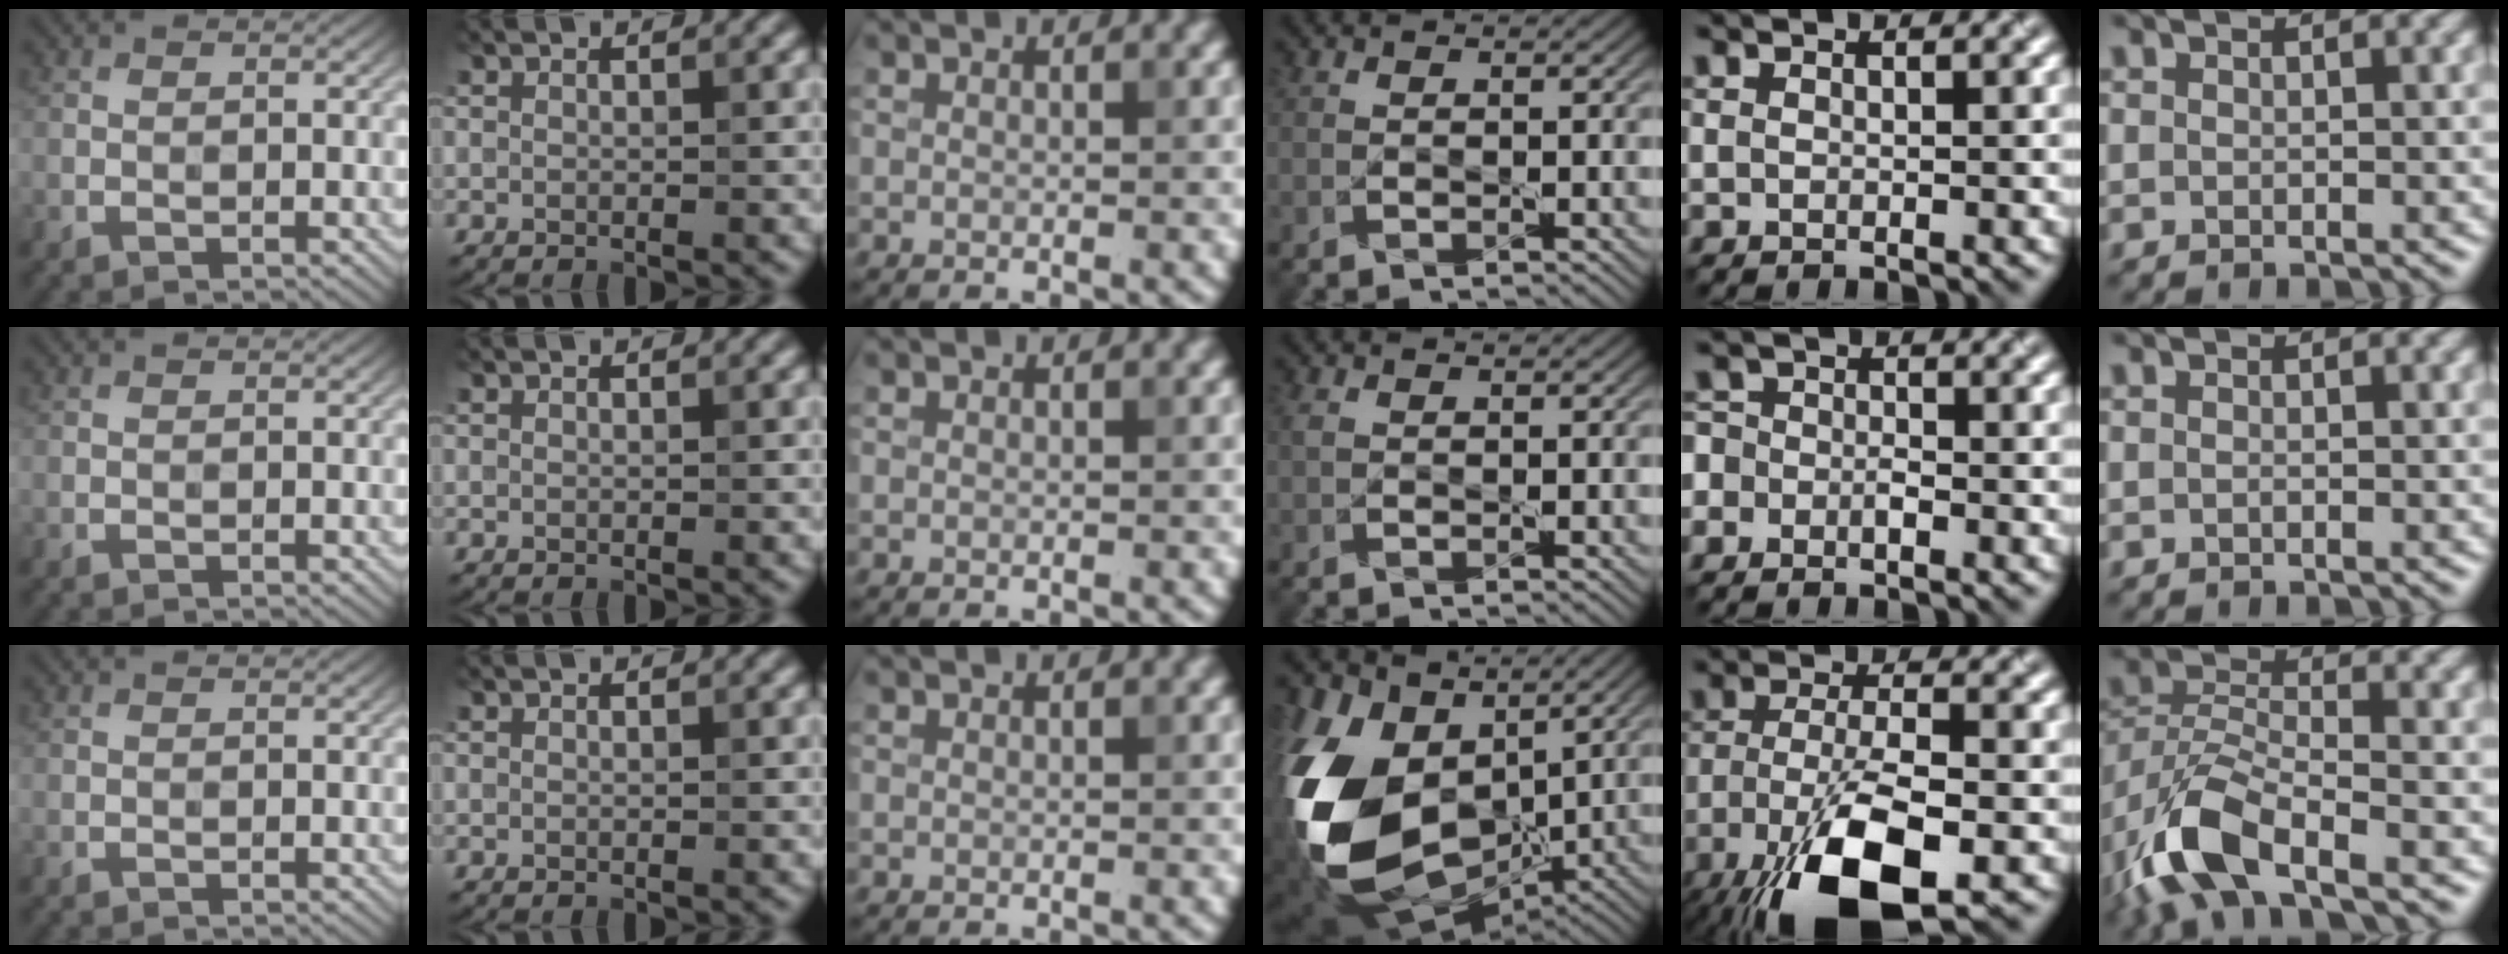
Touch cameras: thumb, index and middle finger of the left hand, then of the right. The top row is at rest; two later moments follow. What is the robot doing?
{"motion": "lift_and_place", "object": "knife"}